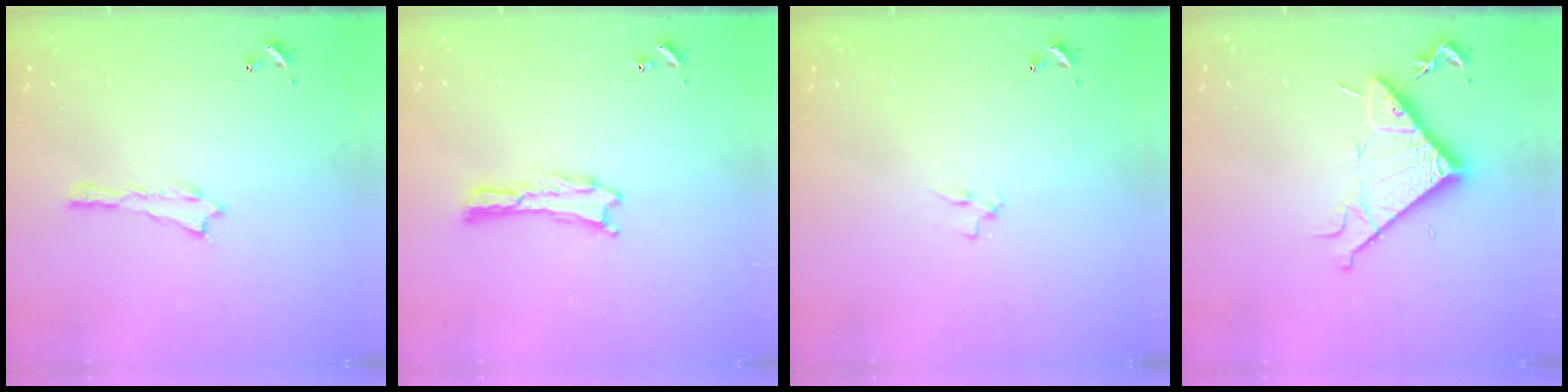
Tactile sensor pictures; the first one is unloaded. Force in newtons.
{"total": 0.0}
{"total": 2.3, "press": 2.3, "slide": 0.3}
{"total": 8.3, "press": 8.3, "slide": 0.6}